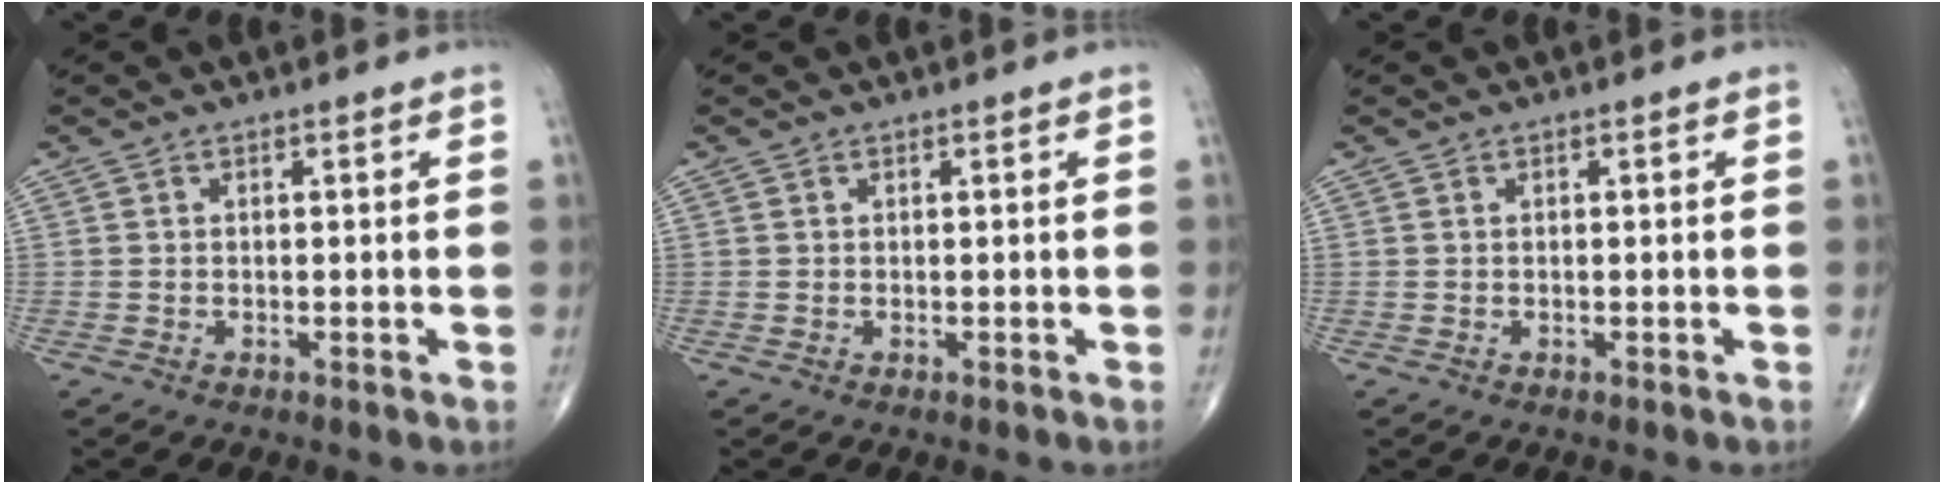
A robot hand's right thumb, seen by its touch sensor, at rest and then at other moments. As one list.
[{"total": 0.0}, {"total": 0.0}]